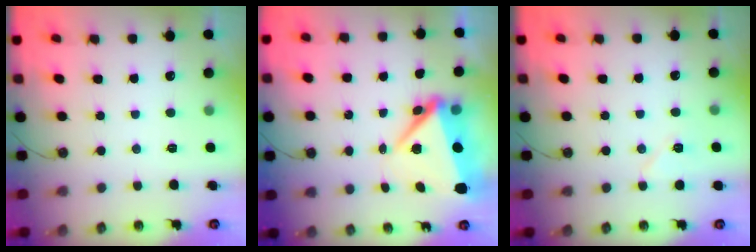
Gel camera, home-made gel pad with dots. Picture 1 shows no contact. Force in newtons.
{"total": 7.9, "press": 7.7, "slide": 1.8}
{"total": 6.0, "press": 5.9, "slide": 1.1}